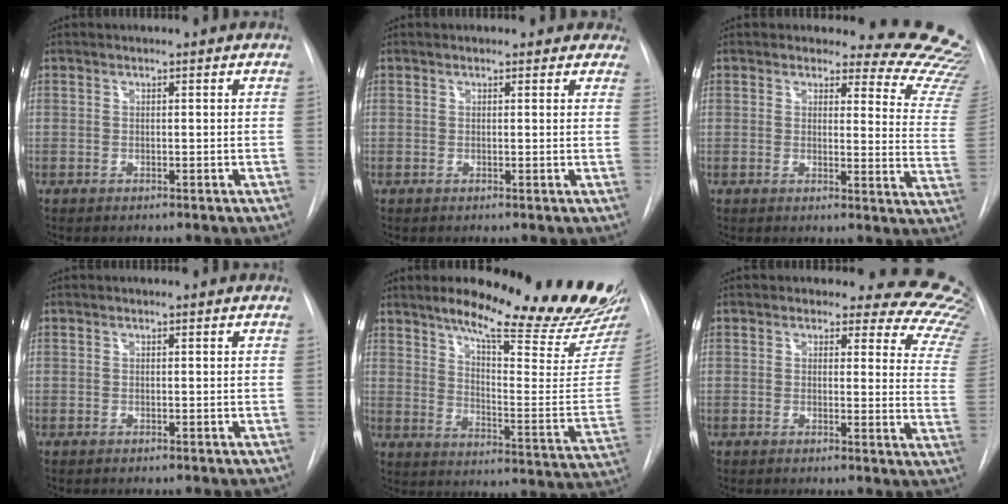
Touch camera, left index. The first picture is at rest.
{"total": 3.8, "force": [3.3, 1.9, 0.3], "torque": [0.018, -0.003, 0.017]}
{"total": 15.2, "force": [14.6, 3.3, 2.5], "torque": [0.010, -0.132, 0.117]}
{"total": 0.0}
{"total": 23.3, "force": [20.1, 0.9, 11.8], "torque": [-0.167, -0.102, 0.260]}
{"total": 13.7, "force": [12.8, 4.4, 2.1], "torque": [0.026, -0.102, 0.086]}